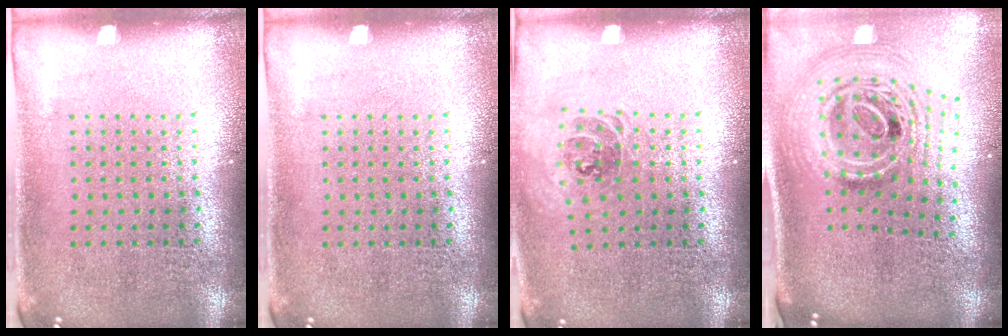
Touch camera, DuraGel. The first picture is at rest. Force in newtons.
{"total": 0.0}
{"total": 0.9, "press": 0.8, "slide": 0.3}
{"total": 2.9, "press": 2.0, "slide": 2.2}